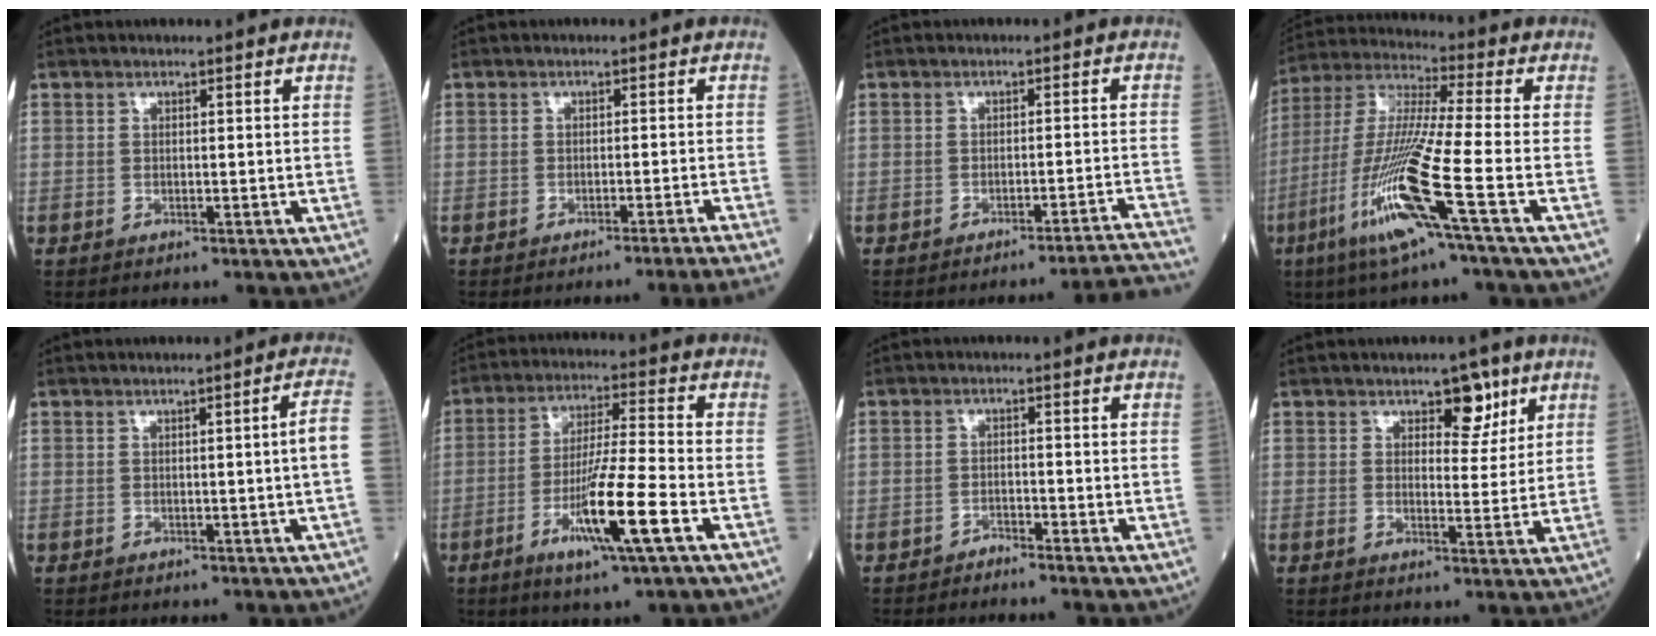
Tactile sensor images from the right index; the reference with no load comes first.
{"total": 7.9, "force": [-7.0, -2.8, 2.4], "torque": [0.000, -0.019, -0.086]}
{"total": 10.7, "force": [-10.1, -3.2, 1.6], "torque": [0.014, -0.013, -0.126]}
{"total": 15.7, "force": [-6.7, -1.2, 14.2], "torque": [-0.299, -0.024, -0.133]}
{"total": 3.1, "force": [-0.1, -0.8, 3.0], "torque": [-0.038, -0.001, -0.001]}
{"total": 11.7, "force": [-4.8, -0.3, 10.7], "torque": [-0.201, -0.016, -0.089]}
{"total": 1.4, "force": [-1.4, -0.2, 0.2], "torque": [-0.003, 0.000, -0.026]}
{"total": 4.9, "force": [2.9, 2.4, 3.0], "torque": [-0.032, 0.000, 0.039]}